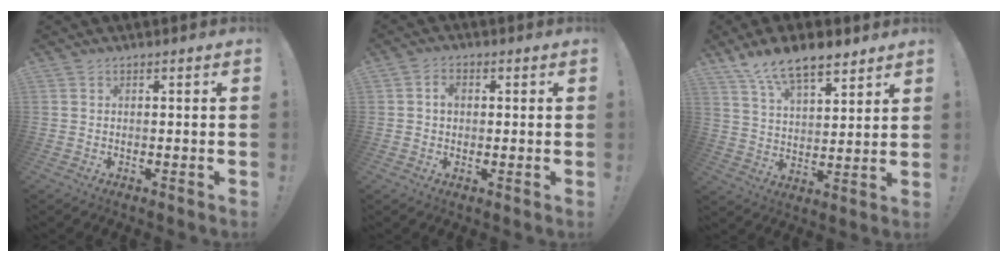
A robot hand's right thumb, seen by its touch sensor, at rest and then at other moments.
{"total": 3.1, "force": [0.3, 2.4, 1.9], "torque": [-0.014, -0.002, 0.000]}
{"total": 11.8, "force": [8.8, 4.7, 6.3], "torque": [-0.104, -0.051, 0.161]}